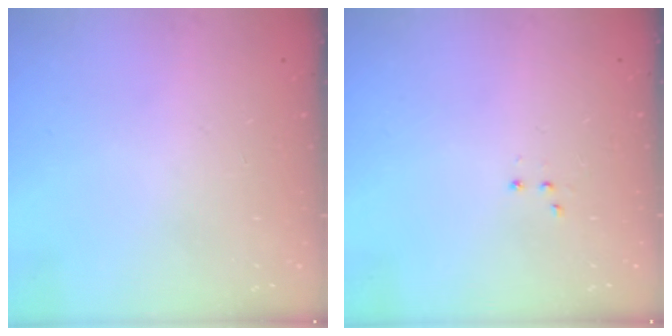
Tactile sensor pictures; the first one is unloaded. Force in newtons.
{"total": 3.0, "press": 2.9, "slide": 0.7}